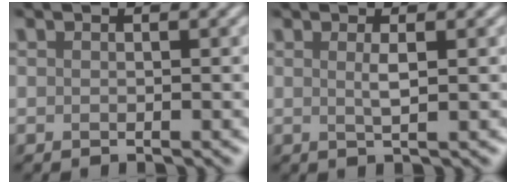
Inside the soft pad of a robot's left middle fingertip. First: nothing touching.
{"total": 1.4, "force": [0.3, 0.3, 1.3], "torque": [-0.024, 0.006, 0.006]}